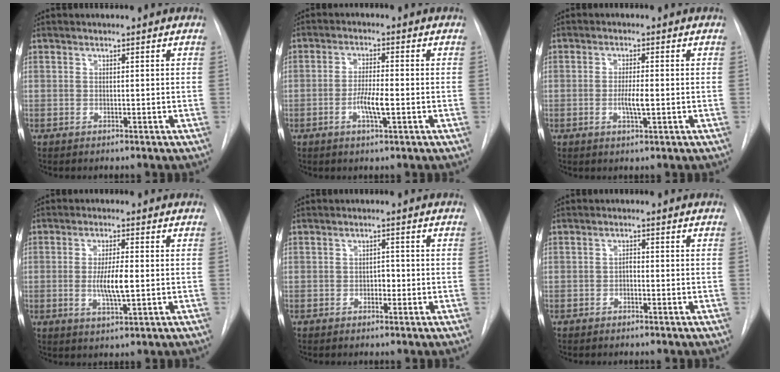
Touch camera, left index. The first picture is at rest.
{"total": 4.4, "force": [-1.3, 0.6, 4.2], "torque": [-0.080, -0.003, -0.025]}
{"total": 3.2, "force": [-0.6, 0.4, 3.1], "torque": [-0.059, -0.003, -0.010]}
{"total": 5.7, "force": [-0.5, 1.0, 5.6], "torque": [-0.107, -0.007, -0.008]}
{"total": 1.7, "force": [-0.5, 1.1, 1.2], "torque": [-0.013, 0.005, -0.008]}
{"total": 1.2, "force": [-0.5, 0.6, 0.9], "torque": [-0.010, 0.005, -0.012]}